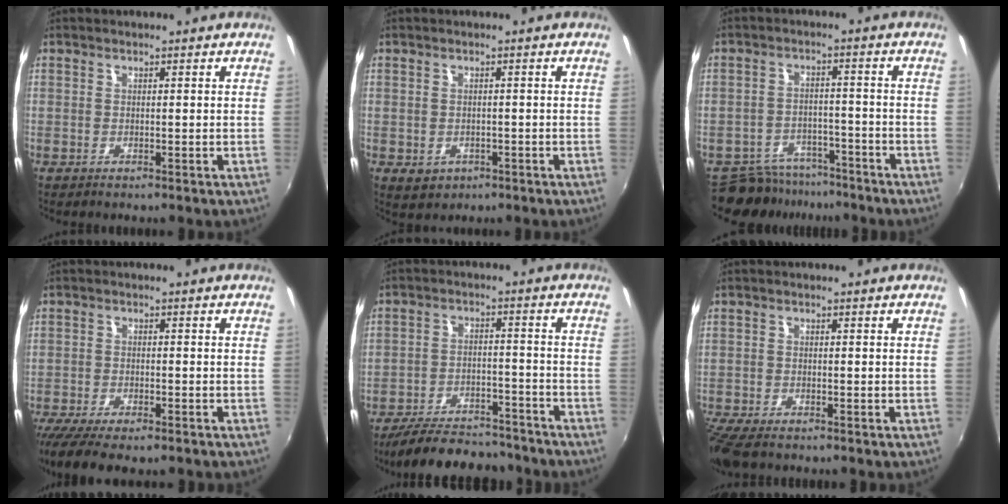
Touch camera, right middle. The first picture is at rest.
{"total": 3.4, "force": [-1.2, 2.8, 1.5], "torque": [-0.033, -0.007, -0.011]}
{"total": 8.9, "force": [-7.7, 4.2, 1.6], "torque": [-0.044, 0.009, -0.109]}
{"total": 9.6, "force": [-7.7, 2.3, 5.4], "torque": [-0.126, -0.042, -0.130]}
{"total": 15.7, "force": [-13.7, 4.7, 5.9], "torque": [-0.128, 0.003, -0.193]}
{"total": 7.0, "force": [-5.7, 2.0, 3.6], "torque": [-0.094, -0.039, -0.108]}